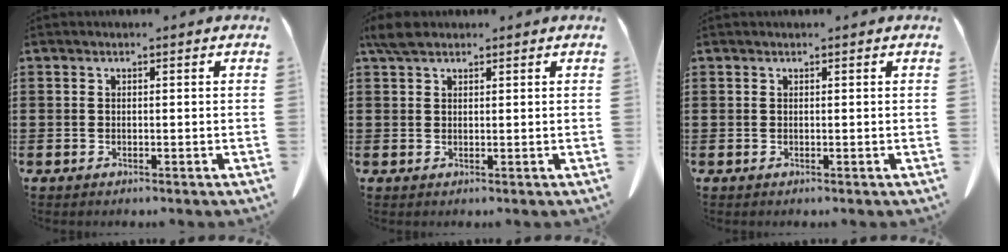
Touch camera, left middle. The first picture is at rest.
{"total": 2.9, "force": [2.2, 1.3, 1.4], "torque": [-0.034, 0.007, 0.042]}
{"total": 0.0}